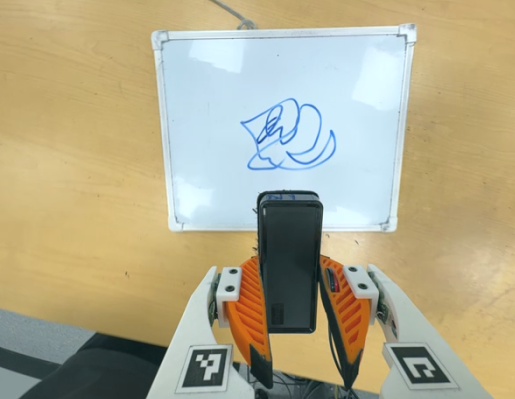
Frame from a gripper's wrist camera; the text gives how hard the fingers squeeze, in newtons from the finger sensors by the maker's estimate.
{"total": 5.4, "left": 3.9, "right": 6.8}